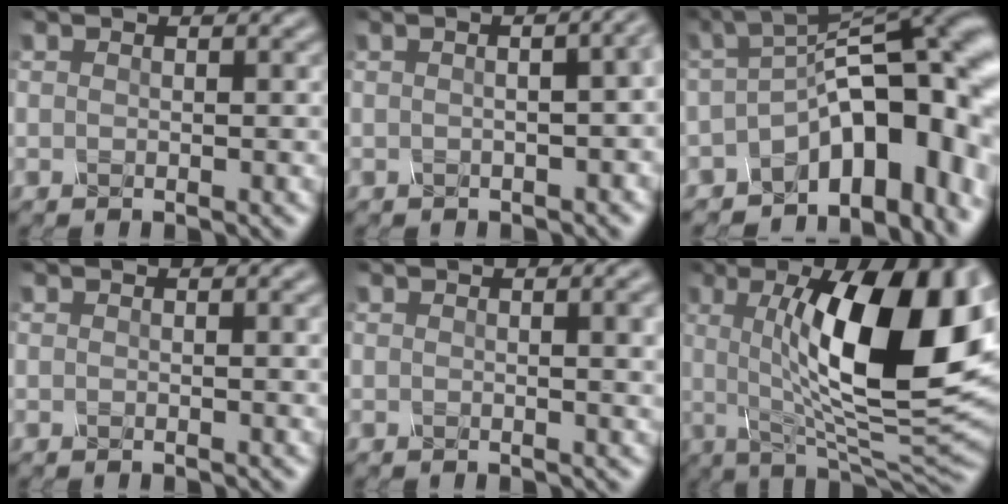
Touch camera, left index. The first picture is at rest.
{"total": 7.8, "force": [0.6, 4.1, 6.6], "torque": [-0.027, 0.030, -0.017]}
{"total": 12.6, "force": [-4.4, 6.0, 10.2], "torque": [-0.117, 0.010, -0.071]}
{"total": 0.8, "force": [0.2, 0.2, 0.8], "torque": [-0.007, 0.002, 0.001]}
{"total": 3.4, "force": [0.6, 1.1, 3.2], "torque": [-0.030, 0.007, 0.006]}
{"total": 14.8, "force": [2.4, 4.3, 13.9], "torque": [-0.190, 0.003, 0.033]}